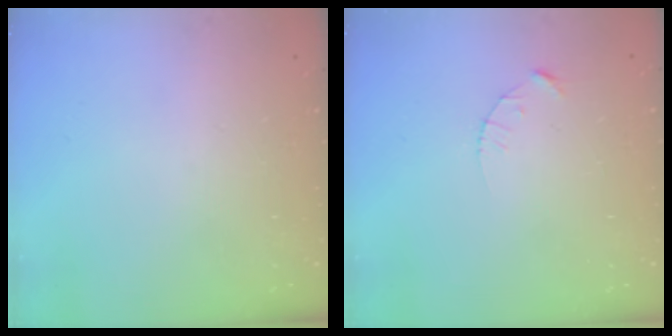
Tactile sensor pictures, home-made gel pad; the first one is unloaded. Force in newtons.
{"total": 2.1, "press": 2.1, "slide": 0.3}